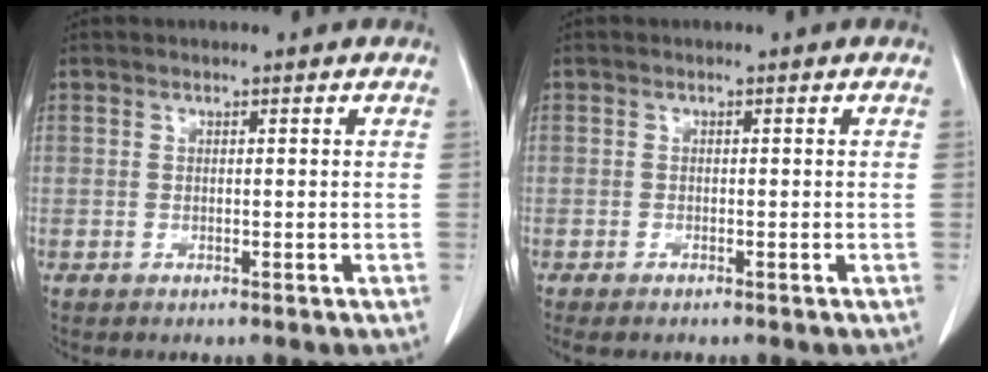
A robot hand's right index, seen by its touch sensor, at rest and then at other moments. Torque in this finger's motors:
{"motor_torque": [0.11, -0.23, -0.03, 0.01]}